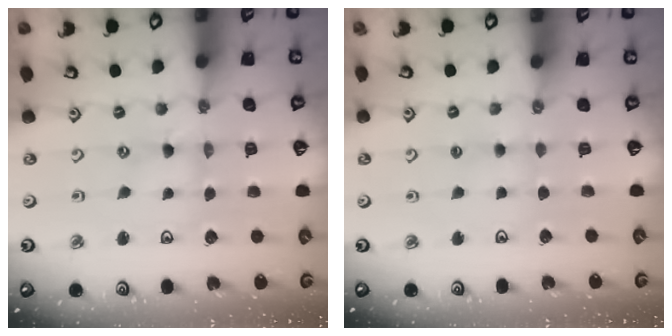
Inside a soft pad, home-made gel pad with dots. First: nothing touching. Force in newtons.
{"total": 1.7, "press": 1.7, "slide": 0.3}